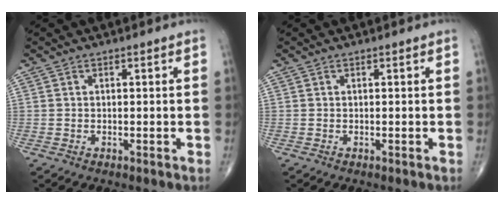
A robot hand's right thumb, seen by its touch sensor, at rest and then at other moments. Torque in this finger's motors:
{"motor_torque": [-0.01, 0.14, 0.35, 0.15, 0.00]}